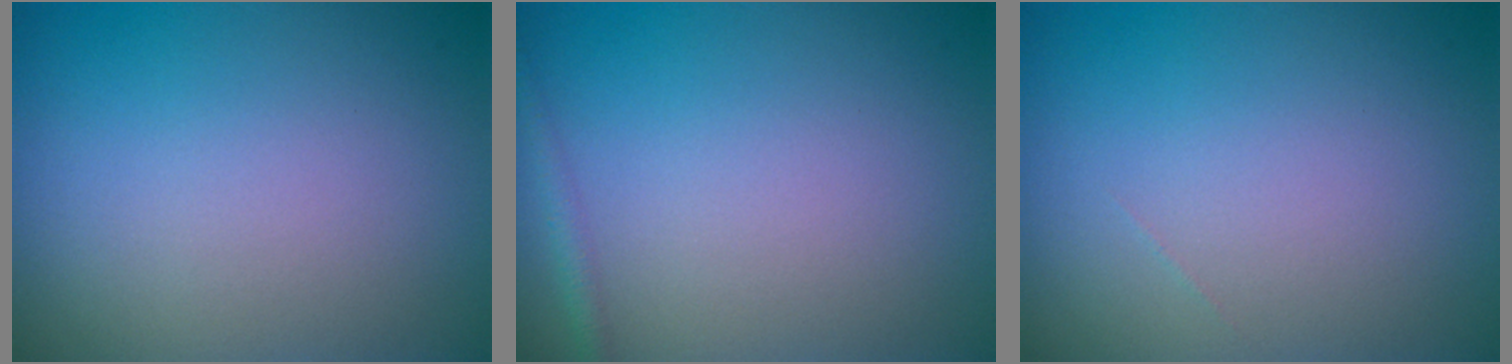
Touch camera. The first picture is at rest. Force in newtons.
{"total": 1.1, "press": 1.1, "slide": 0.1}
{"total": 0.0}